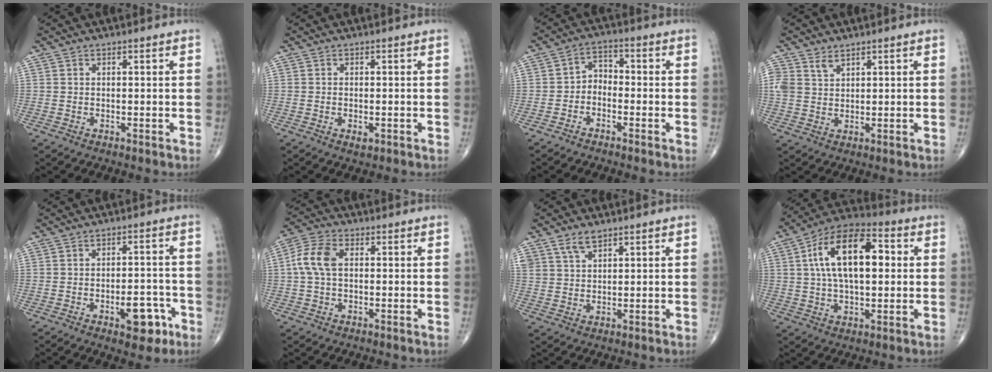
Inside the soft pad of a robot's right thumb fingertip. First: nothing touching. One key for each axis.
{"total": 1.5, "fx": -0.5, "fy": 0.7, "fz": 1.2, "tx": -0.020, "ty": -0.003, "tz": -0.006}
{"total": 4.0, "fx": -1.7, "fy": 2.9, "fz": 2.1, "tx": -0.017, "ty": 0.028, "tz": -0.044}
{"total": 4.1, "fx": 2.6, "fy": 2.7, "fz": 1.6, "tx": -0.024, "ty": -0.011, "tz": 0.058}
{"total": 7.8, "fx": -3.5, "fy": 3.9, "fz": 5.8, "tx": -0.057, "ty": 0.025, "tz": -0.043}
{"total": 7.1, "fx": 0.8, "fy": 4.4, "fz": 5.6, "tx": -0.125, "ty": 0.020, "tz": 0.009}
{"total": 4.1, "fx": 2.9, "fy": 2.0, "fz": 2.1, "tx": -0.032, "ty": -0.013, "tz": 0.060}
{"total": 17.7, "fx": 3.3, "fy": 9.0, "fz": 14.8, "tx": -0.242, "ty": 0.023, "tz": 0.048}